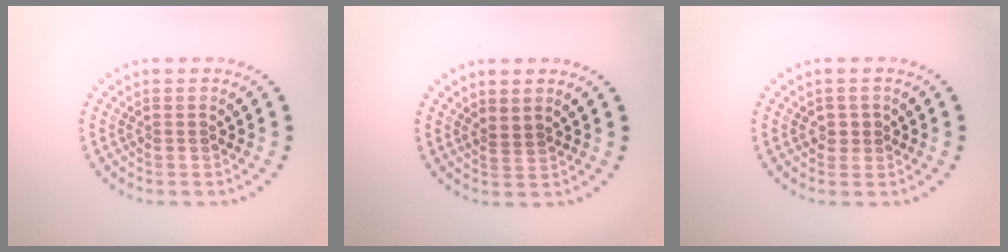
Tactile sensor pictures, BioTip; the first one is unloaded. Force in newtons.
{"total": 0.6, "press": 0.4, "slide": 0.5}
{"total": 1.1, "press": 0.9, "slide": 0.6}